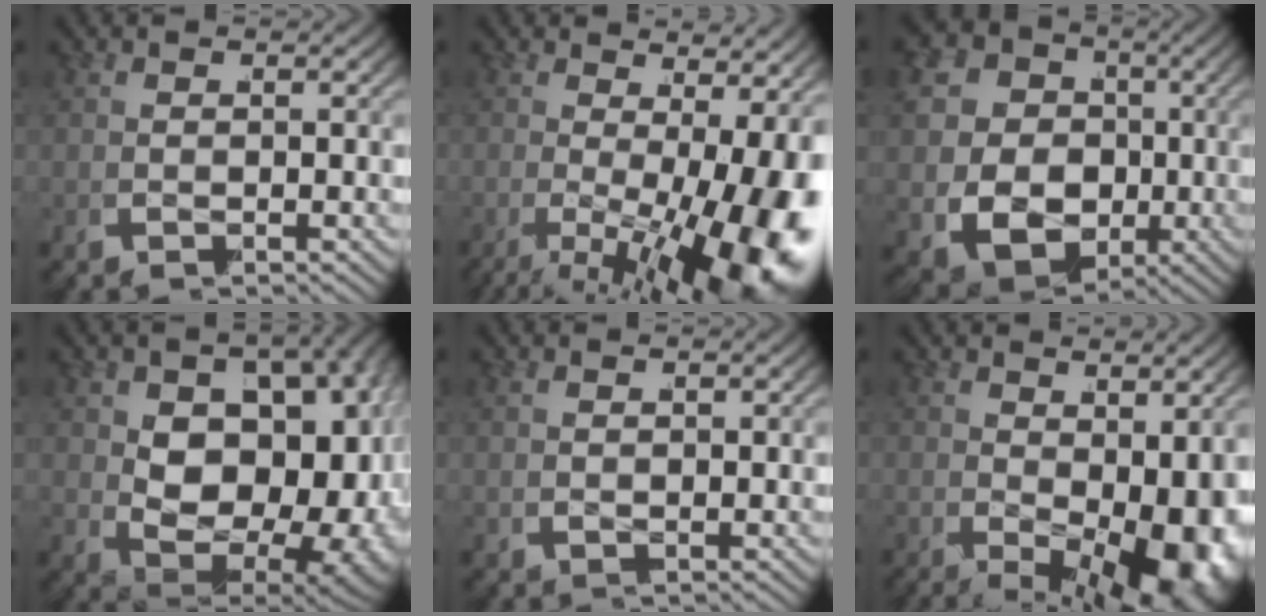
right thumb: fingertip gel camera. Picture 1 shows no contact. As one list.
[{"total": 14.4, "force": [-3.7, 7.7, 11.6], "torque": [-0.192, -0.059, -0.029]}, {"total": 20.0, "force": [0.7, 16.8, 10.9], "torque": [-0.249, -0.055, 0.015]}, {"total": 18.2, "force": [-1.7, 12.2, 13.4], "torque": [-0.243, -0.067, 0.007]}, {"total": 0.0}, {"total": 12.7, "force": [-3.1, 7.3, 9.9], "torque": [-0.147, -0.043, -0.029]}]